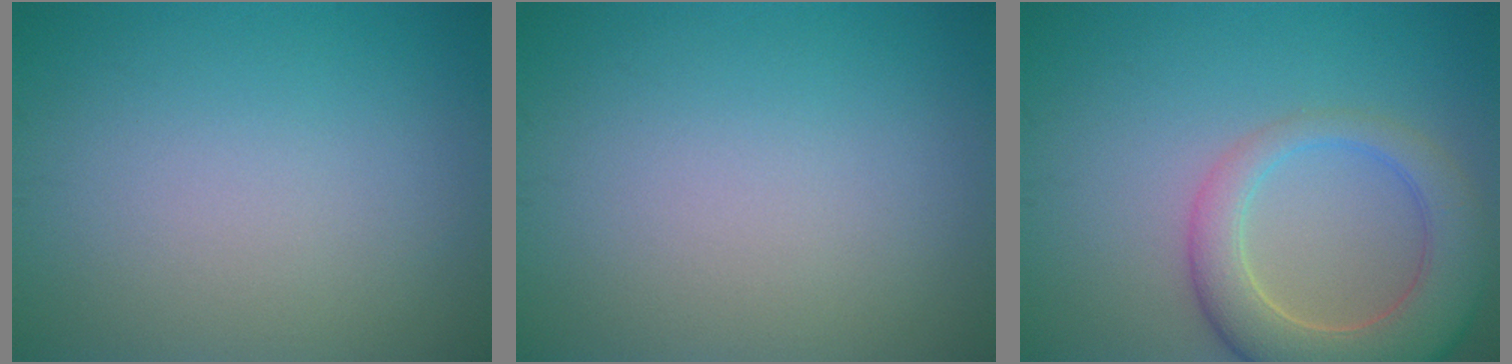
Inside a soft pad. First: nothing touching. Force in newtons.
{"total": 0.0}
{"total": 6.8, "press": 6.8, "slide": 0.6}